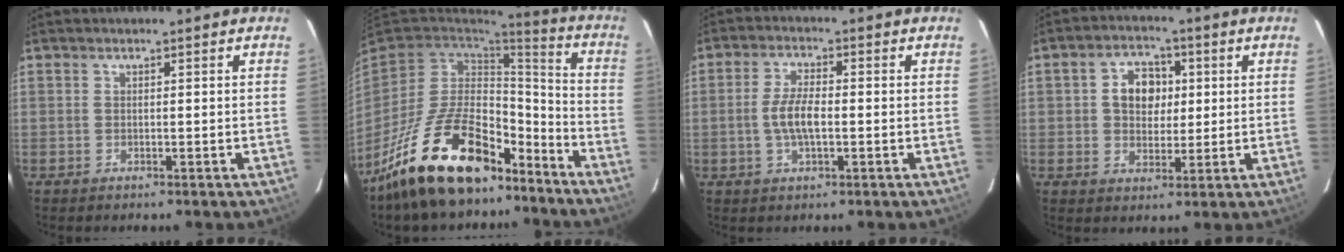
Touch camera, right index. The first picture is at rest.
{"total": 22.7, "force": [-15.6, 10.2, 12.9], "torque": [-0.251, 0.014, -0.246]}
{"total": 5.6, "force": [-0.9, 2.0, 5.2], "torque": [-0.104, 0.003, -0.016]}
{"total": 7.1, "force": [1.2, 5.5, 4.4], "torque": [-0.077, 0.021, 0.022]}